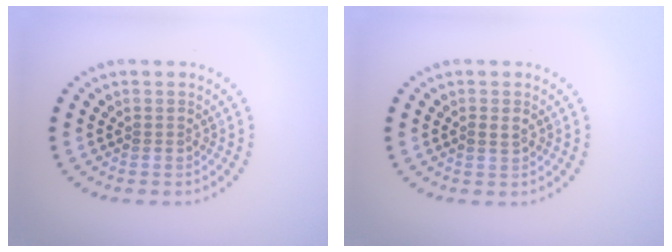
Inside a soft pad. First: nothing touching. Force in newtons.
{"total": 1.0, "press": 1.0, "slide": 0.3}